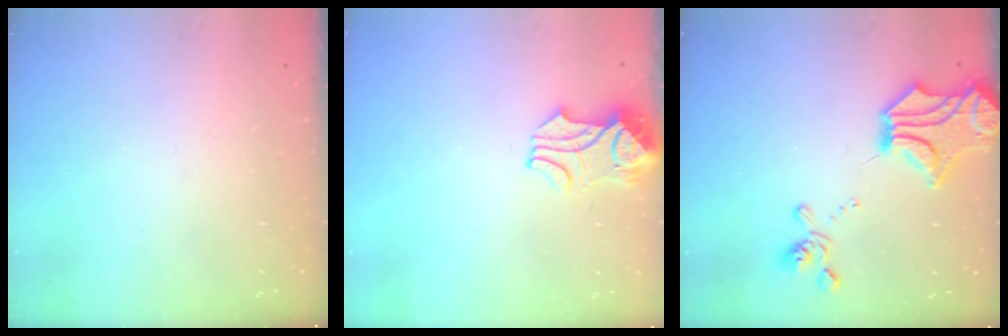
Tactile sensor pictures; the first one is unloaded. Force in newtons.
{"total": 2.1, "press": 2.0, "slide": 0.5}
{"total": 7.4, "press": 6.7, "slide": 3.0}